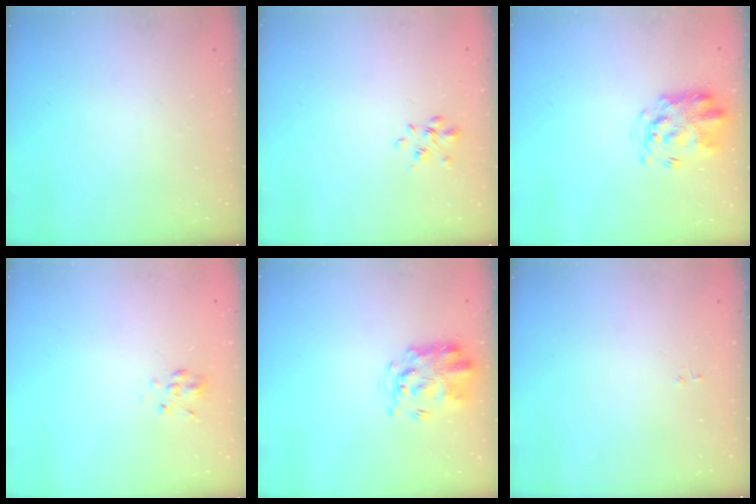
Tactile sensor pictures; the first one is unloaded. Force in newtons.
{"total": 2.4, "press": 2.3, "slide": 0.8}
{"total": 3.8, "press": 3.7, "slide": 0.7}
{"total": 4.1, "press": 3.9, "slide": 1.2}
{"total": 3.7, "press": 3.6, "slide": 0.6}
{"total": 0.0}